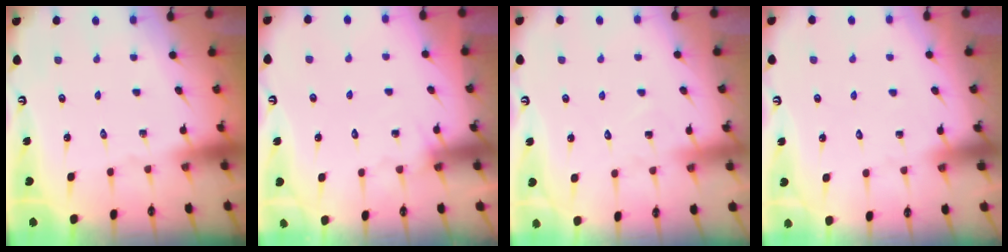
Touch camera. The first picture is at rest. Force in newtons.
{"total": 5.8, "press": 5.7, "slide": 0.4}
{"total": 6.8, "press": 6.8, "slide": 0.6}
{"total": 4.8, "press": 4.7, "slide": 0.5}